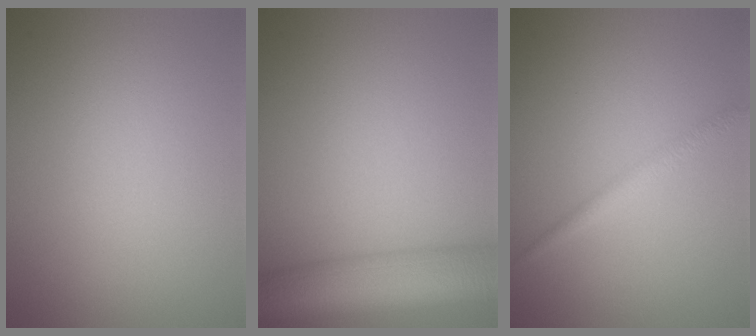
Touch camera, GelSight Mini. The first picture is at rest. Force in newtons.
{"total": 8.4, "press": 8.4, "slide": 0.3}
{"total": 1.5, "press": 1.5, "slide": 0.0}